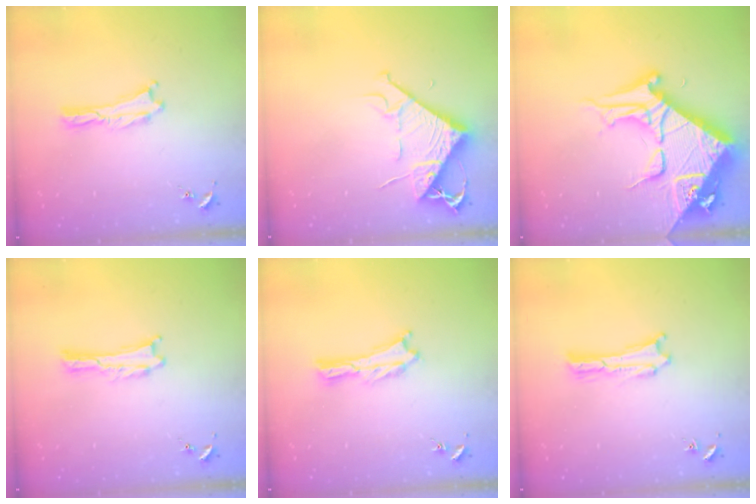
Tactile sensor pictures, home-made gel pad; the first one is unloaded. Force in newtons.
{"total": 7.8, "press": 7.8, "slide": 0.8}
{"total": 15.4, "press": 15.3, "slide": 1.7}
{"total": 0.0}
{"total": 0.6, "press": 0.6, "slide": 0.2}
{"total": 0.0}